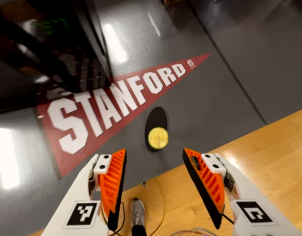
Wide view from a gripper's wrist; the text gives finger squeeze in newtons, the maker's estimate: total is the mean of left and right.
{"total": 0.7, "left": 1.3, "right": 0.2}